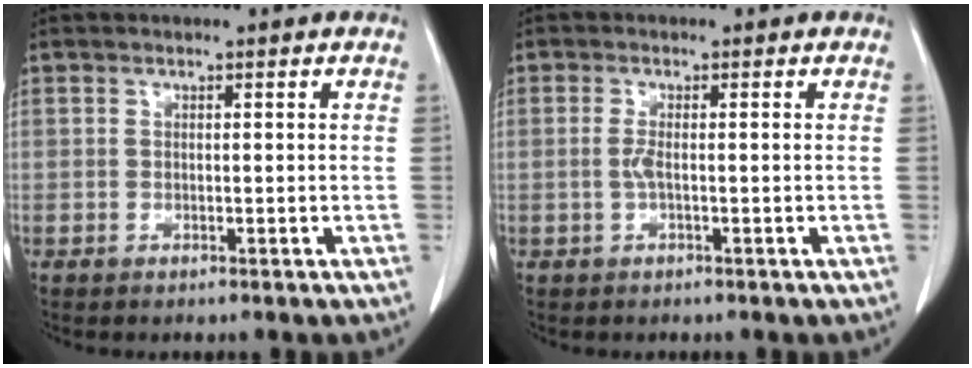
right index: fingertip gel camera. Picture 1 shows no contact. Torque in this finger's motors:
{"motor_torque": [0.04, 0.00, 0.03, 0.02]}